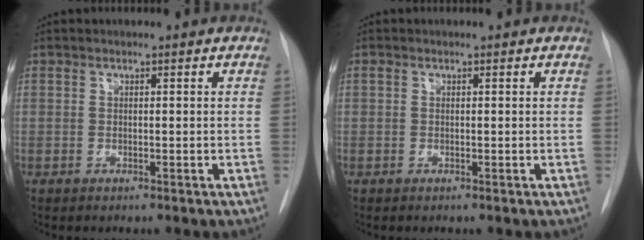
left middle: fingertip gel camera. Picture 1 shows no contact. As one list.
[{"total": 0.0}]